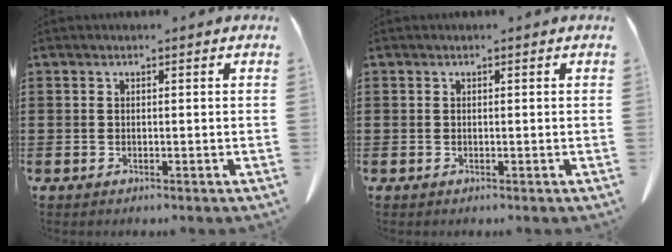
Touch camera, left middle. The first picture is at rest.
{"total": 0.0}